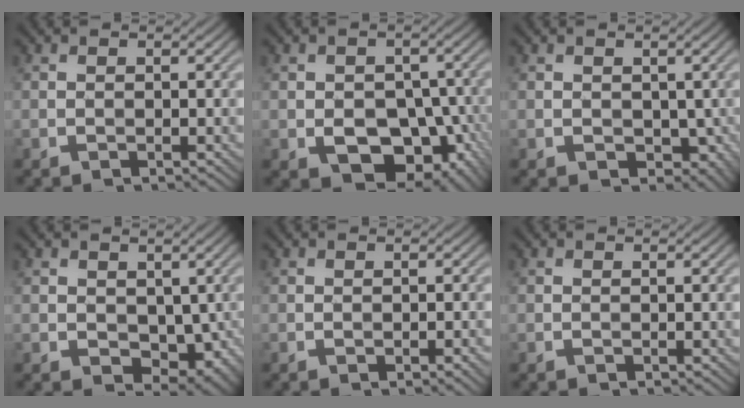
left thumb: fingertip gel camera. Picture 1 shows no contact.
{"total": 9.2, "force": [-3.2, 6.5, 5.7], "torque": [-0.086, -0.022, -0.039]}
{"total": 3.1, "force": [-0.1, 2.4, 2.0], "torque": [-0.035, -0.013, 0.002]}
{"total": 5.7, "force": [0.0, 3.9, 4.1], "torque": [-0.070, -0.019, 0.007]}
{"total": 1.6, "force": [-0.6, 0.4, 1.4], "torque": [-0.019, -0.001, -0.006]}
{"total": 0.0}